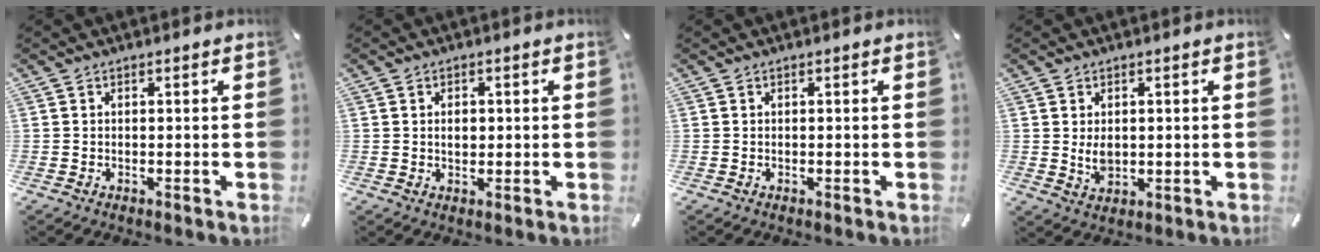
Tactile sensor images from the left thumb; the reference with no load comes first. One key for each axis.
{"total": 2.6, "fx": 0.3, "fy": 1.8, "fz": 1.8, "tx": -0.024, "ty": 0.000, "tz": 0.001}
{"total": 0.0}
{"total": 3.9, "fx": 0.4, "fy": 2.8, "fz": 2.7, "tx": -0.063, "ty": -0.005, "tz": 0.002}